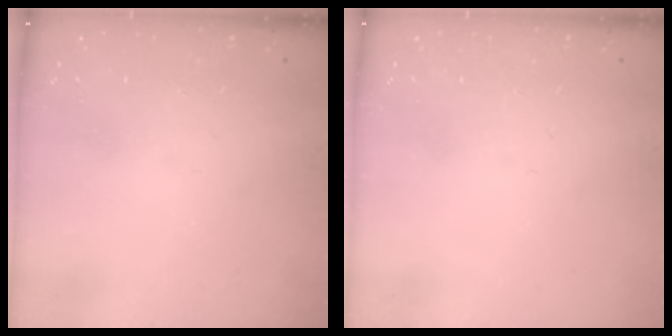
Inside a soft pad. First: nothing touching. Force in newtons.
{"total": 0.0}